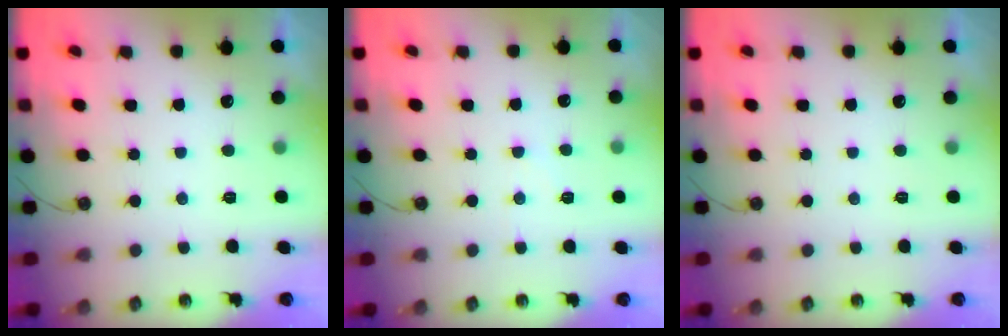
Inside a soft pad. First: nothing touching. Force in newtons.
{"total": 4.5, "press": 4.4, "slide": 0.8}
{"total": 0.0}